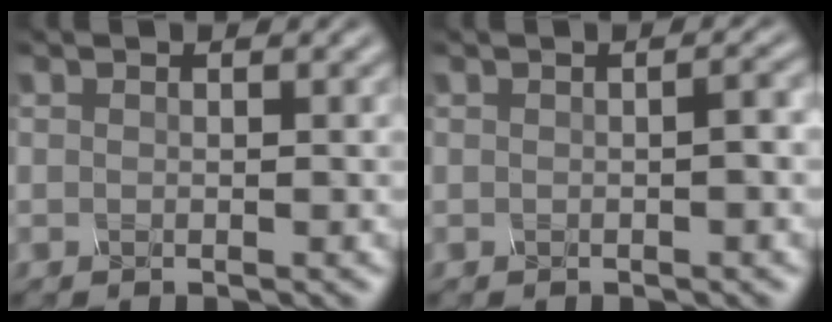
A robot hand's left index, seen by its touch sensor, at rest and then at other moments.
{"total": 1.5, "force": [-0.1, 0.4, 1.5], "torque": [-0.017, 0.005, -0.001]}